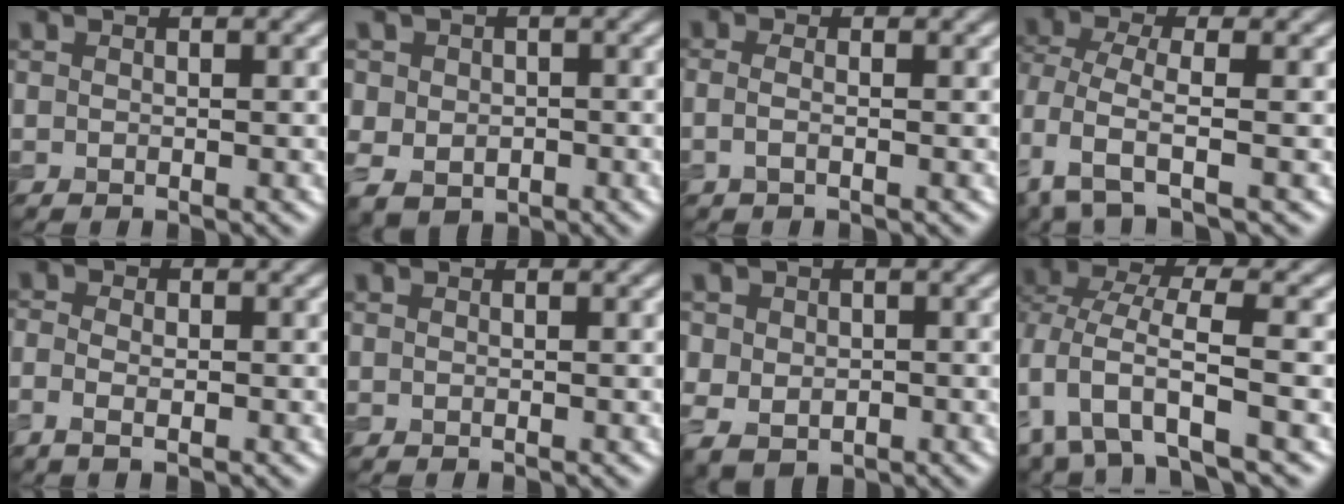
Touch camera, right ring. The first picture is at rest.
{"total": 4.3, "force": [0.1, 4.0, 1.6], "torque": [-0.030, -0.002, -0.008]}
{"total": 1.3, "force": [-0.3, 0.5, 1.1], "torque": [-0.025, -0.004, -0.011]}
{"total": 4.0, "force": [-1.5, 1.7, 3.3], "torque": [-0.084, -0.004, -0.039]}
{"total": 2.2, "force": [-0.9, 1.2, 1.6], "torque": [-0.027, -0.004, -0.018]}
{"total": 0.0}
{"total": 4.3, "force": [0.4, 3.9, 1.7], "torque": [-0.035, 0.003, -0.001]}
{"total": 6.3, "force": [-1.5, 2.9, 5.4], "torque": [-0.111, 0.000, -0.033]}